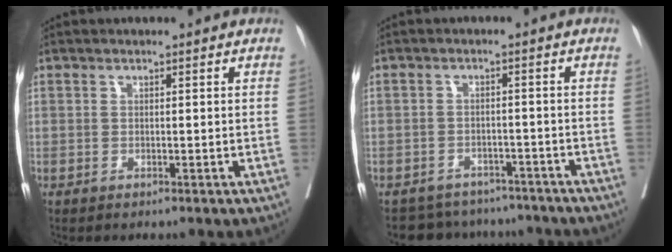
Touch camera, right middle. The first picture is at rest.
{"total": 9.2, "force": [-8.3, 3.7, 0.8], "torque": [-0.007, 0.017, -0.099]}